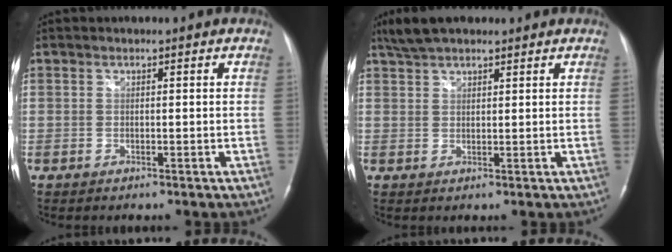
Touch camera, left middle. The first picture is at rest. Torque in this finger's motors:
{"motor_torque": [0.13, -0.10, 0.00, 0.02]}